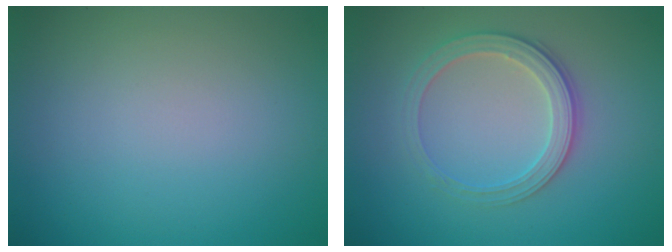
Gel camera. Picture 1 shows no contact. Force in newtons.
{"total": 2.8, "press": 2.7, "slide": 0.7}